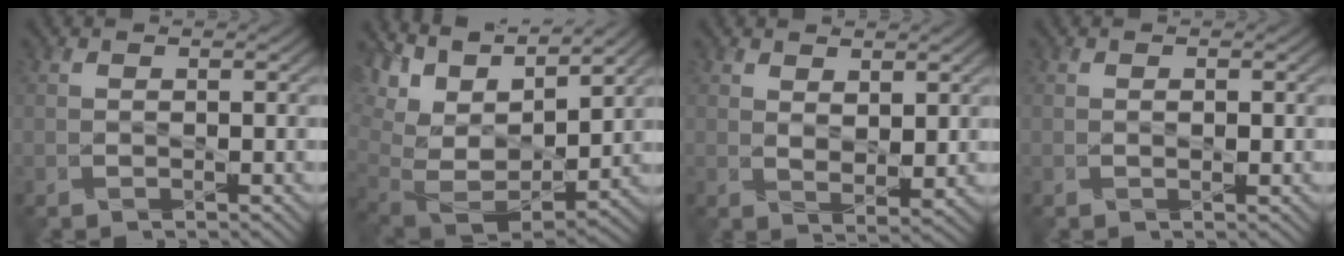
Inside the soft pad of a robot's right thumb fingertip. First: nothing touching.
{"total": 13.8, "force": [8.2, 6.5, 9.0], "torque": [-0.216, 0.026, 0.149]}
{"total": 2.9, "force": [1.8, 1.2, 1.9], "torque": [-0.041, -0.013, 0.037]}
{"total": 0.6, "force": [0.1, 0.3, 0.5], "torque": [-0.007, -0.004, 0.003]}